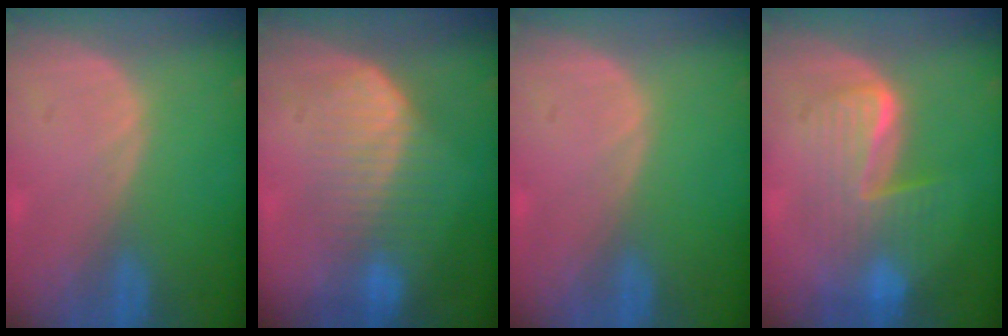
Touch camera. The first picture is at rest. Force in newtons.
{"total": 6.8, "press": 6.6, "slide": 1.4}
{"total": 0.0}
{"total": 7.2, "press": 7.2, "slide": 0.2}